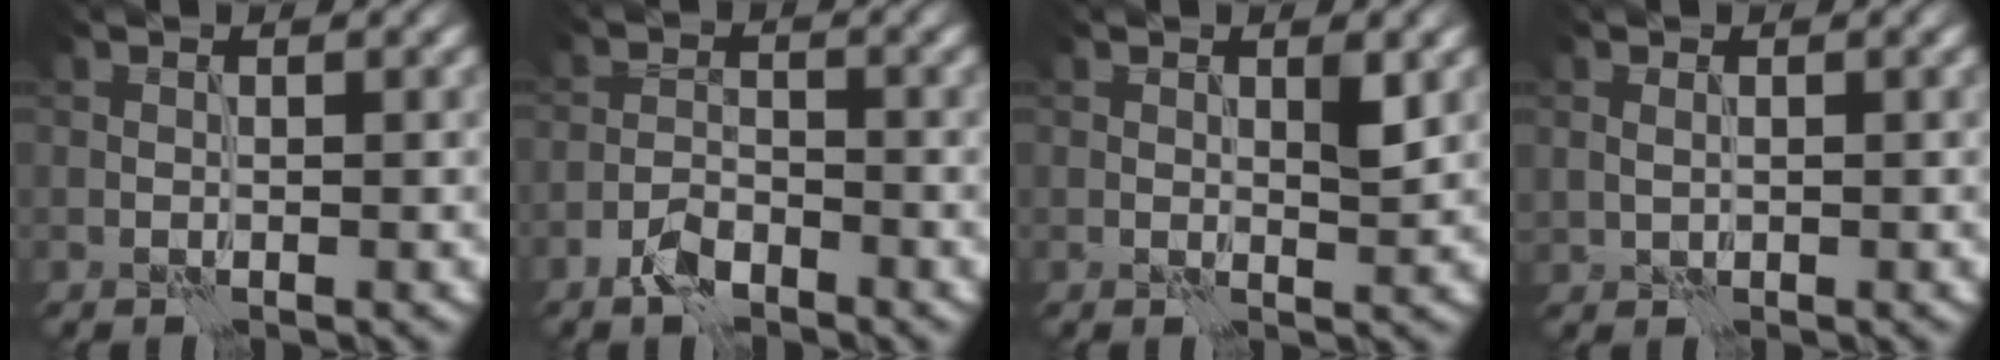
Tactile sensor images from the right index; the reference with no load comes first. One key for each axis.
{"total": 2.6, "fx": -1.9, "fy": 1.0, "fz": 1.4, "tx": -0.024, "ty": 0.006, "tz": -0.042}
{"total": 1.4, "fx": 0.5, "fy": 0.4, "fz": 1.2, "tx": -0.018, "ty": -0.004, "tz": 0.010}
{"total": 0.7, "fx": 0.2, "fy": 0.5, "fz": 0.4, "tx": -0.012, "ty": 0.001, "tz": 0.006}